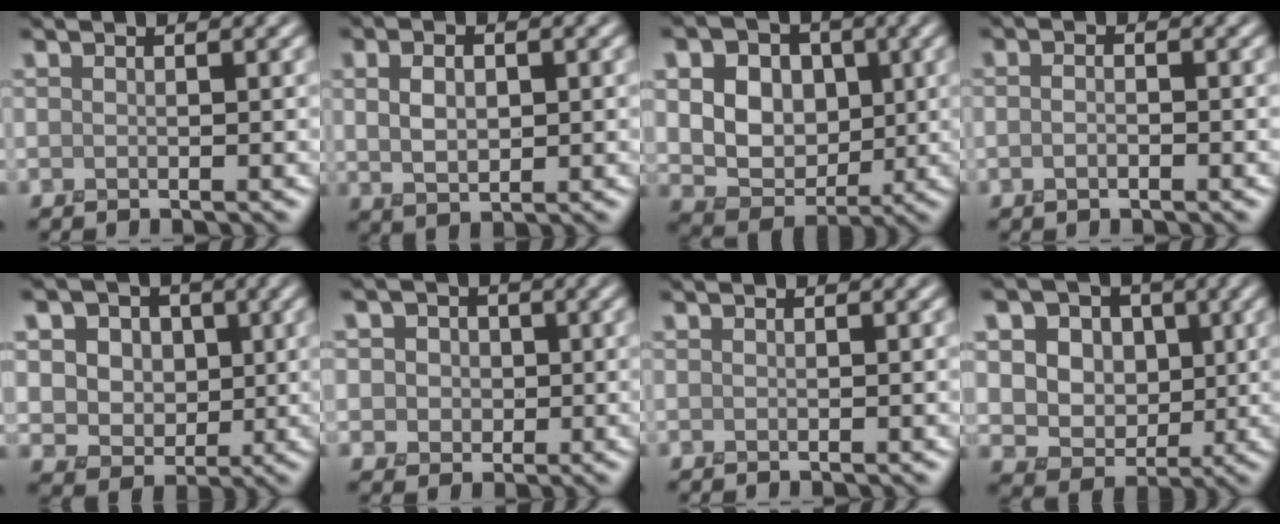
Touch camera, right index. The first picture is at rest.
{"total": 3.1, "force": [0.4, 2.1, 2.3], "torque": [-0.050, -0.002, 0.011]}
{"total": 10.9, "force": [2.5, 8.9, 5.9], "torque": [-0.122, 0.032, 0.034]}
{"total": 1.3, "force": [-0.7, 0.7, 0.8], "torque": [-0.017, -0.001, -0.016]}
{"total": 7.0, "force": [1.8, 5.8, 3.5], "torque": [-0.058, 0.014, 0.012]}
{"total": 3.9, "force": [0.8, 3.6, 1.3], "torque": [-0.019, 0.012, 0.003]}
{"total": 0.0}
{"total": 11.2, "force": [2.6, 9.6, 5.3], "torque": [-0.097, 0.028, 0.026]}